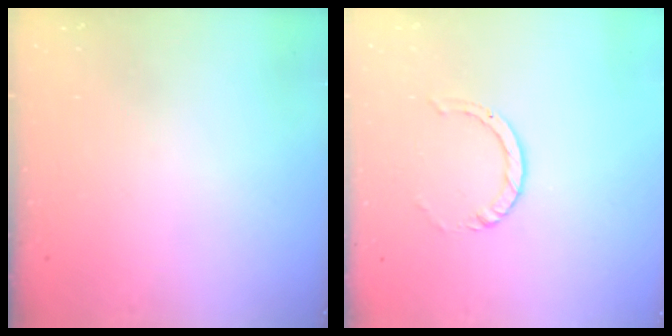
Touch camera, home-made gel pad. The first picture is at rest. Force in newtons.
{"total": 3.8, "press": 3.7, "slide": 0.3}